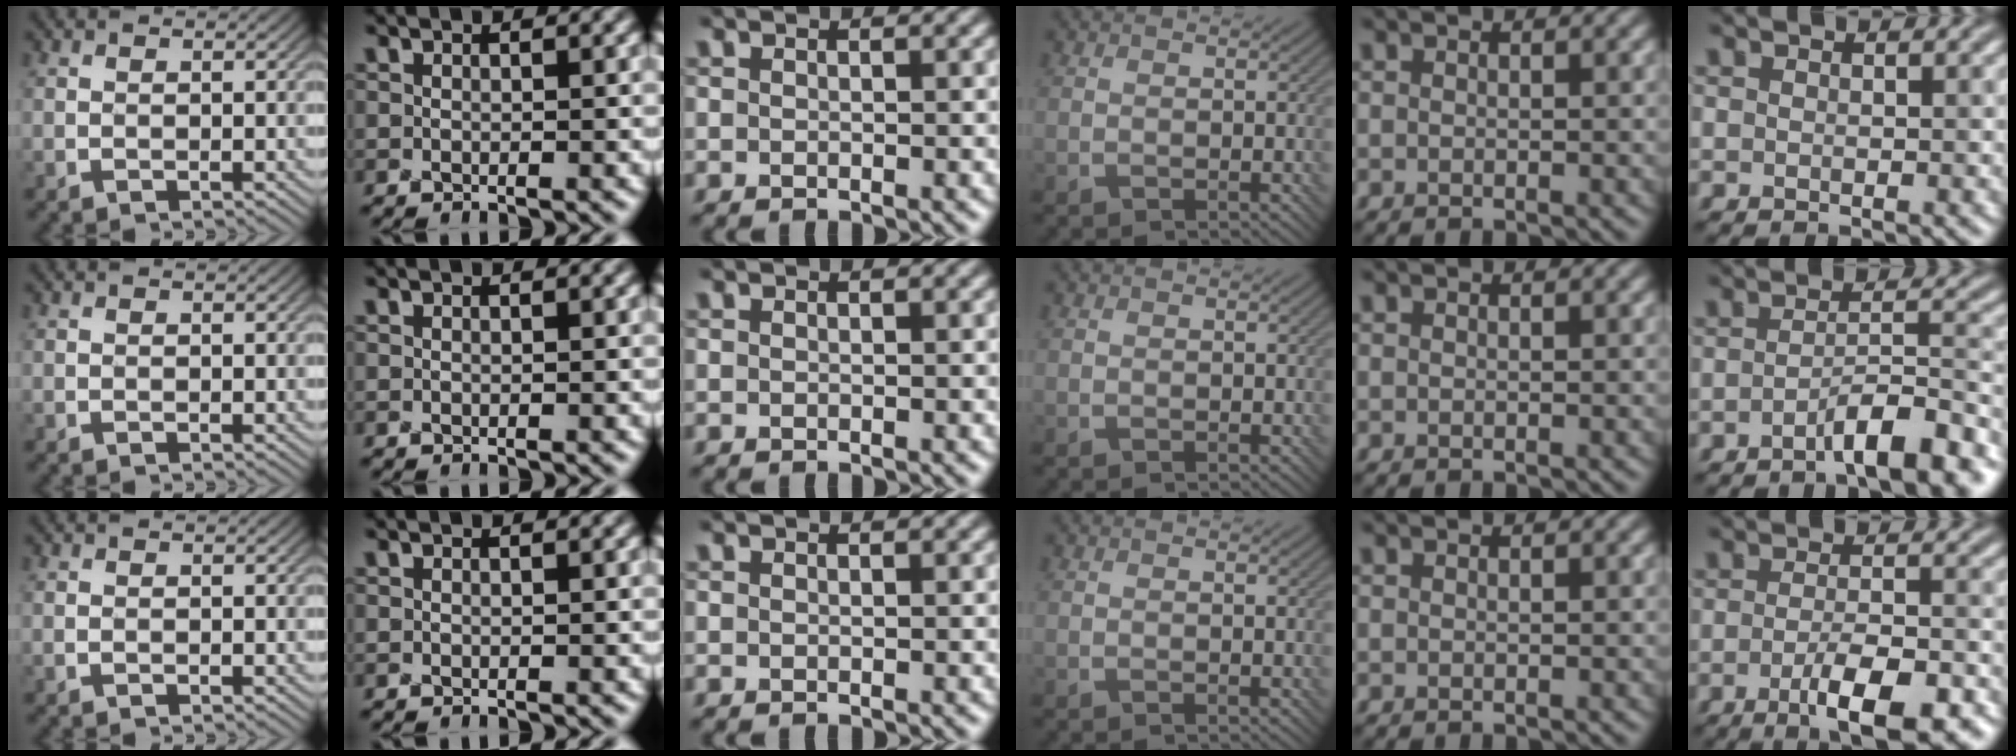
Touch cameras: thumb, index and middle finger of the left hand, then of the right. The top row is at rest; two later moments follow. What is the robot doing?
{"motion": "screw", "object": "bottle cap"}